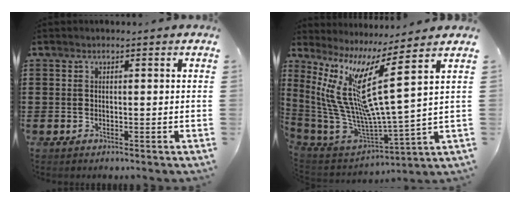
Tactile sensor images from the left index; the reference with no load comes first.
{"total": 14.2, "force": [6.2, 1.8, 12.6], "torque": [-0.296, -0.076, 0.088]}